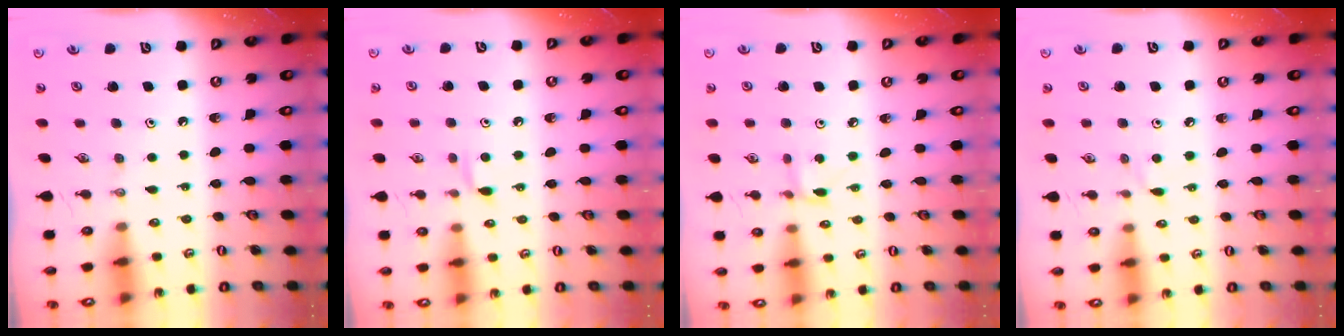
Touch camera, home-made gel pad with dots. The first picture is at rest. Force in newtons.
{"total": 4.1, "press": 4.1, "slide": 0.6}
{"total": 2.0, "press": 2.0, "slide": 0.2}
{"total": 3.0, "press": 3.0, "slide": 0.2}